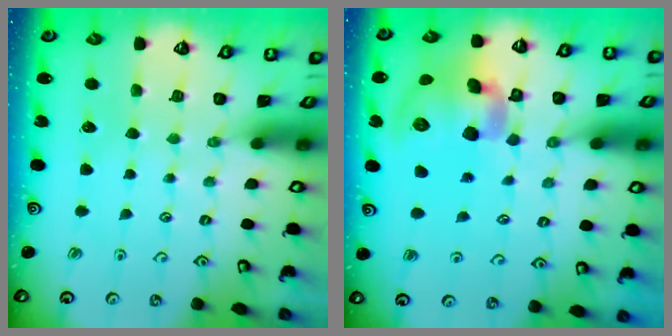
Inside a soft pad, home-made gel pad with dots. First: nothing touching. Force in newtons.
{"total": 17.3, "press": 17.1, "slide": 2.7}